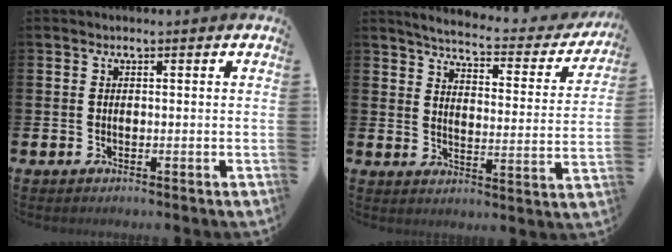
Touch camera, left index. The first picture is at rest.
{"total": 4.7, "force": [4.4, 0.6, 1.6], "torque": [-0.046, -0.039, 0.065]}